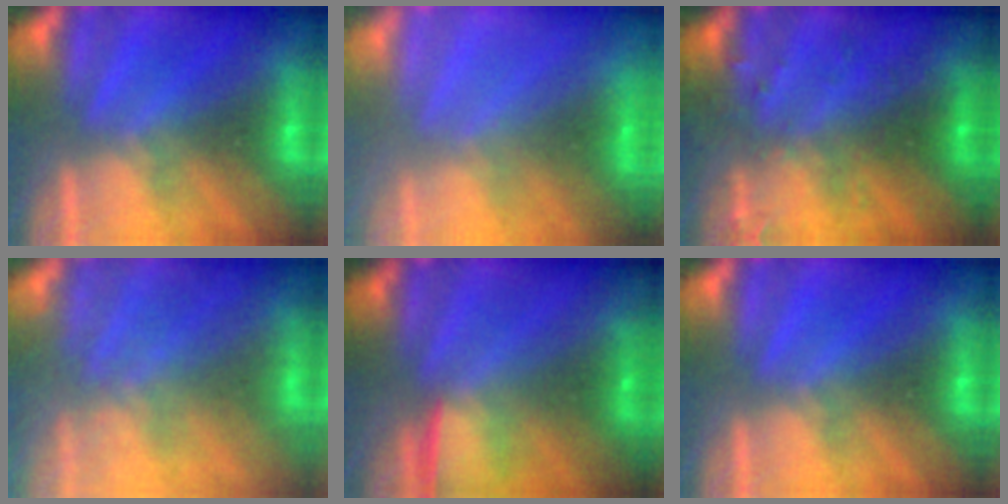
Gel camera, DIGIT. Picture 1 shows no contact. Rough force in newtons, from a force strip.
{"total": 8.6}
{"total": 3.0}
{"total": 6.9}
{"total": 1.3}
{"total": 0.0}